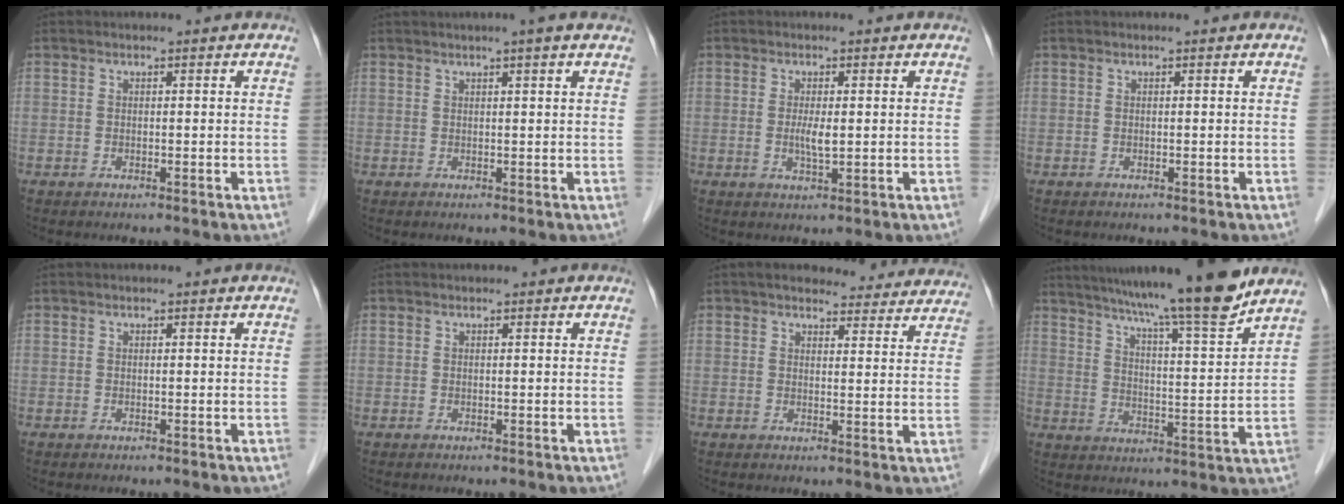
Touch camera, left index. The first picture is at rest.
{"total": 3.1, "force": [2.2, -0.3, 2.1], "torque": [-0.029, 0.017, 0.033]}
{"total": 2.6, "force": [0.0, 0.4, 2.6], "torque": [-0.055, -0.004, 0.003]}
{"total": 0.0}
{"total": 0.0}
{"total": 0.0}
{"total": 15.5, "force": [14.5, 4.0, 4.0], "torque": [-0.019, 0.004, 0.156]}
{"total": 16.9, "force": [14.2, -0.9, 9.0], "torque": [-0.142, -0.011, 0.212]}